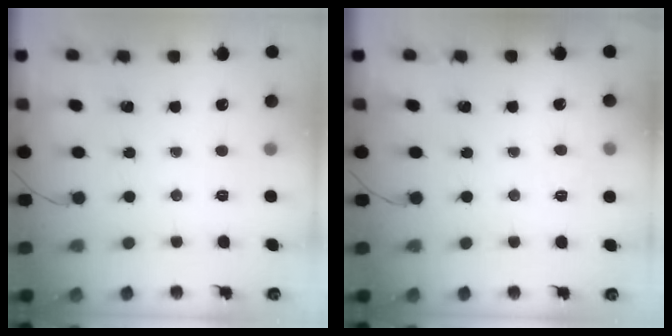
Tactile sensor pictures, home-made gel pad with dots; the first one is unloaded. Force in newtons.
{"total": 4.7, "press": 4.5, "slide": 1.1}